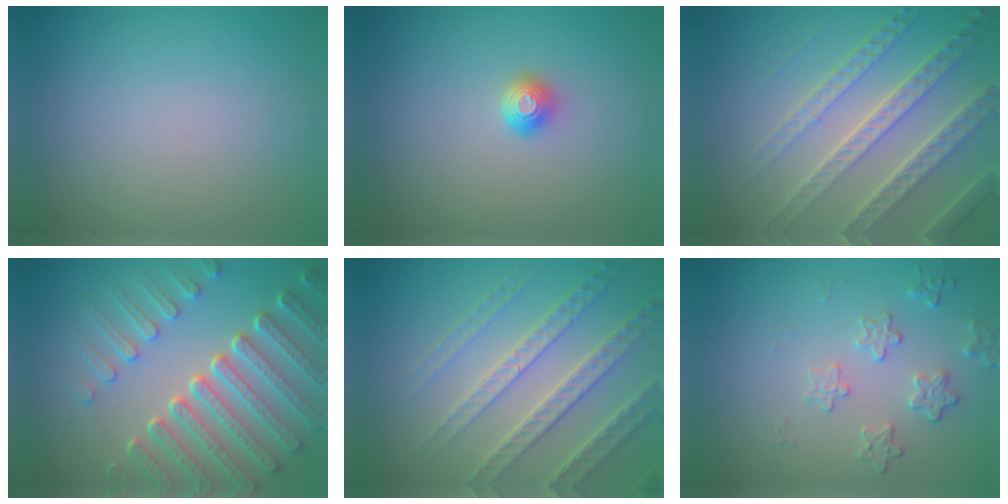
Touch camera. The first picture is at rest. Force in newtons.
{"total": 1.4, "press": 1.2, "slide": 0.7}
{"total": 7.9, "press": 5.4, "slide": 5.8}
{"total": 8.1, "press": 6.0, "slide": 5.4}
{"total": 5.8, "press": 4.8, "slide": 3.3}
{"total": 2.2, "press": 1.6, "slide": 1.6}